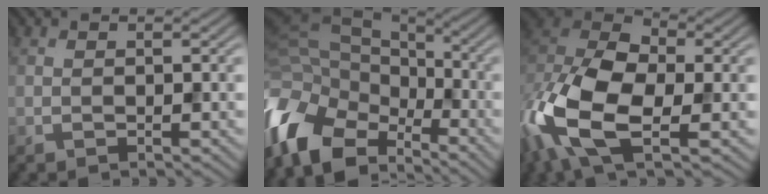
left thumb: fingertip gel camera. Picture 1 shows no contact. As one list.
[{"total": 14.2, "force": [-7.3, 8.4, 8.8], "torque": [-0.231, -0.011, -0.140]}, {"total": 16.4, "force": [-4.7, 8.7, 13.1], "torque": [-0.309, -0.011, -0.096]}]